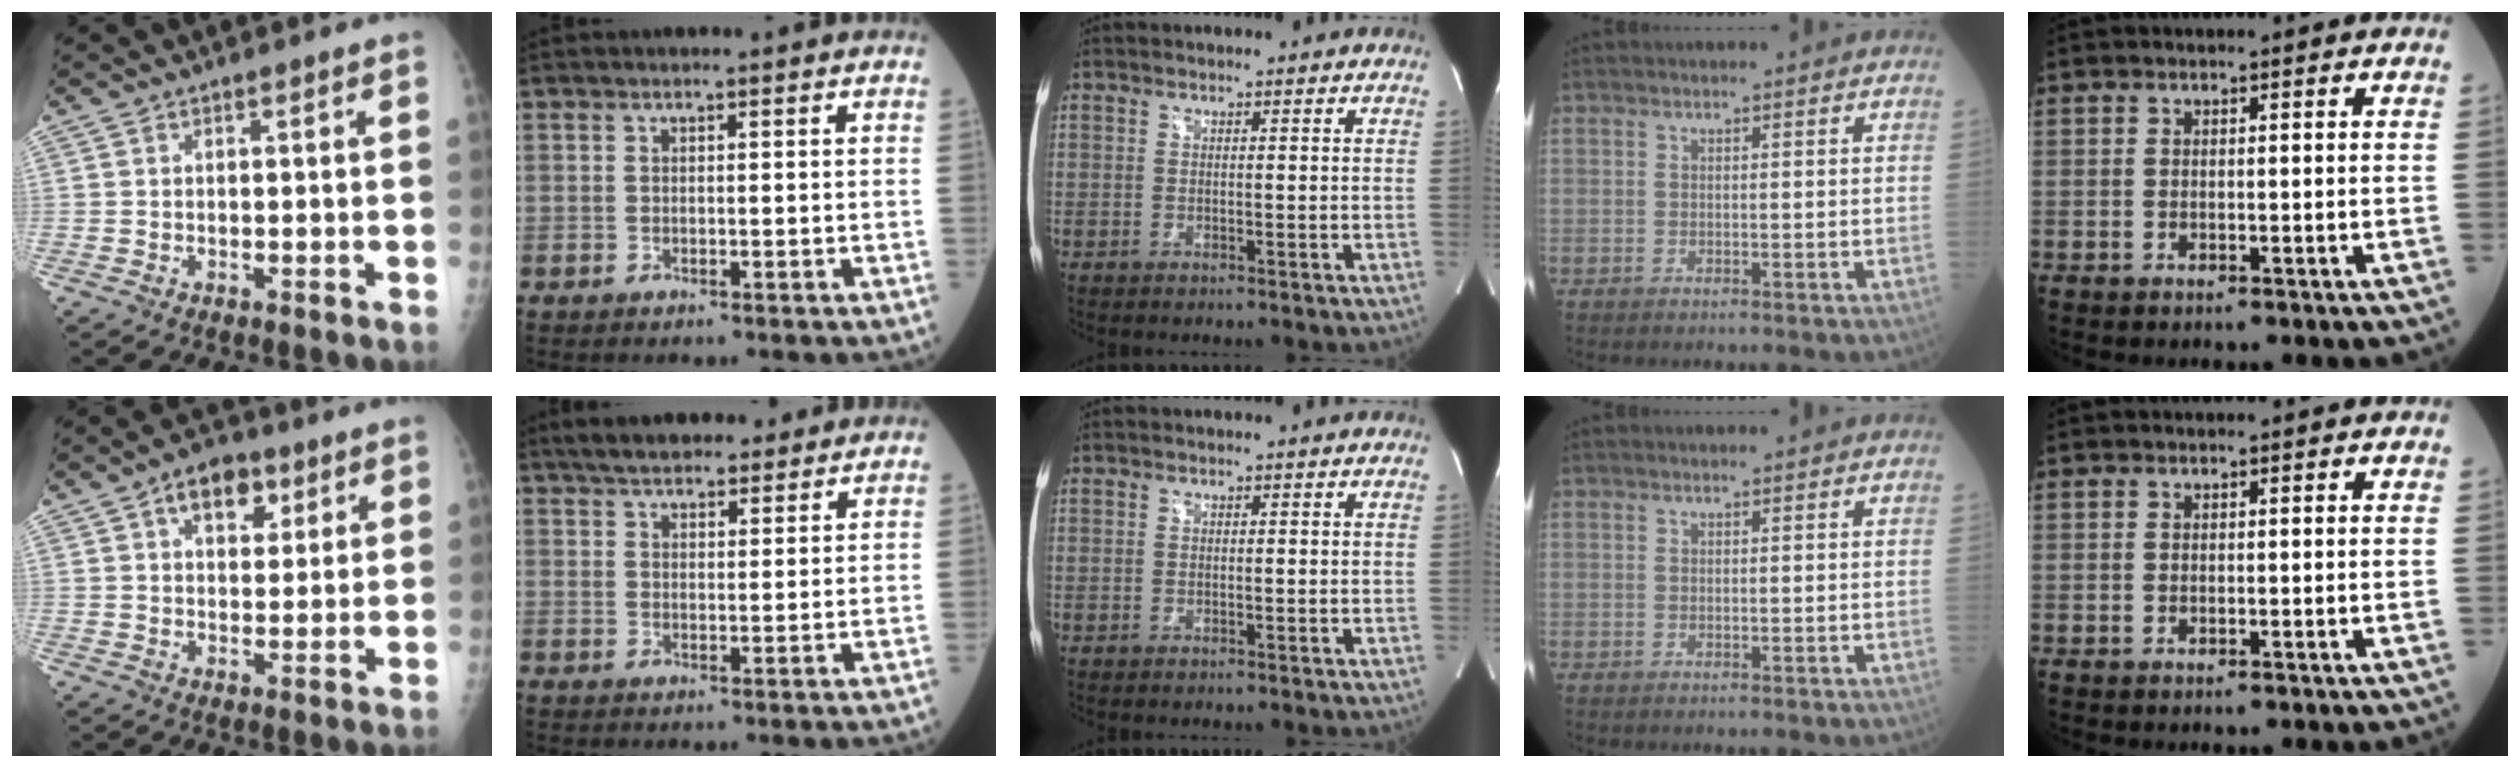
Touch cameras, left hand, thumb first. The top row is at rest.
{"thumb": {"total": 8.4, "force": [3.9, 5.2, 5.3], "torque": [-0.045, -0.007, 0.055]}, "index": {"total": 10.8, "force": [9.1, 3.3, 4.6], "torque": [-0.061, 0.027, 0.136]}}